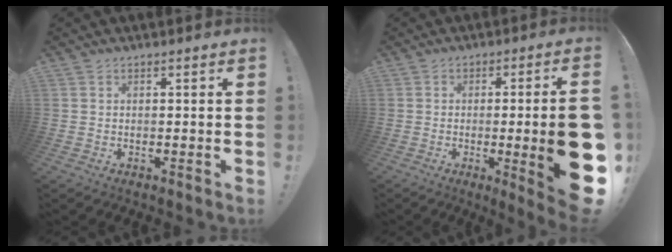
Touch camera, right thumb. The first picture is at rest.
{"total": 16.3, "force": [-2.4, 2.1, 16.0], "torque": [-0.217, -0.002, -0.022]}